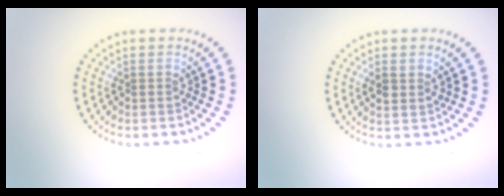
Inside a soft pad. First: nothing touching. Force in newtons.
{"total": 1.5, "press": 1.4, "slide": 0.6}